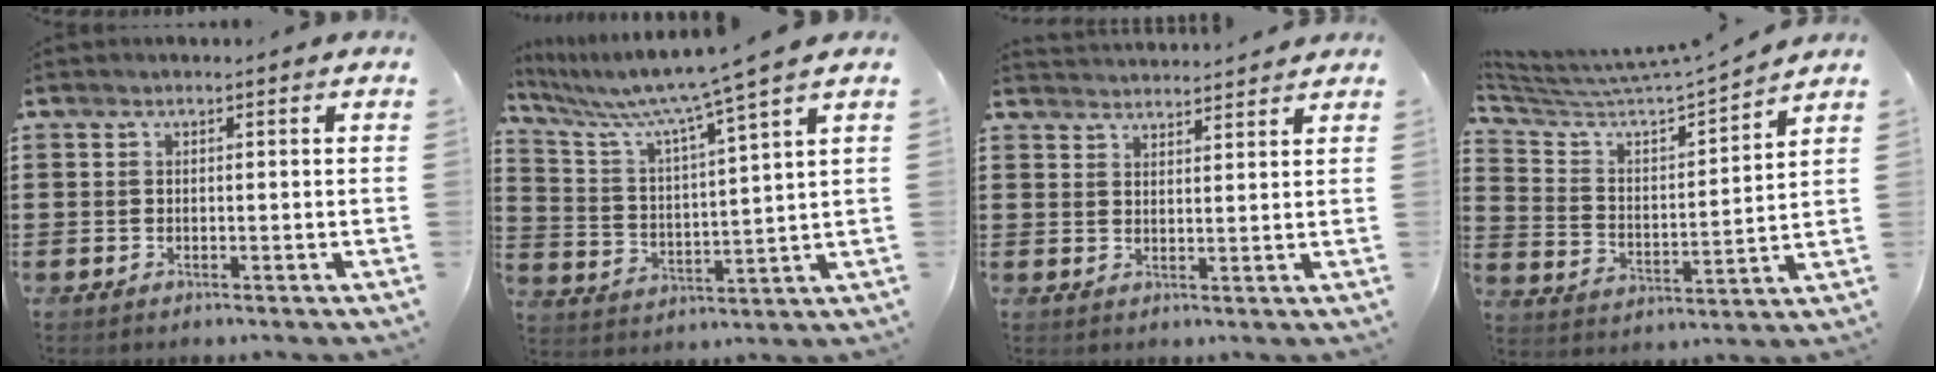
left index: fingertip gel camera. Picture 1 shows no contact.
{"total": 7.7, "force": [6.3, -1.0, 4.2], "torque": [-0.111, -0.051, 0.096]}
{"total": 2.8, "force": [2.7, -0.2, -0.3], "torque": [-0.001, -0.011, 0.053]}
{"total": 5.3, "force": [4.8, 0.1, 2.2], "torque": [-0.071, -0.047, 0.074]}